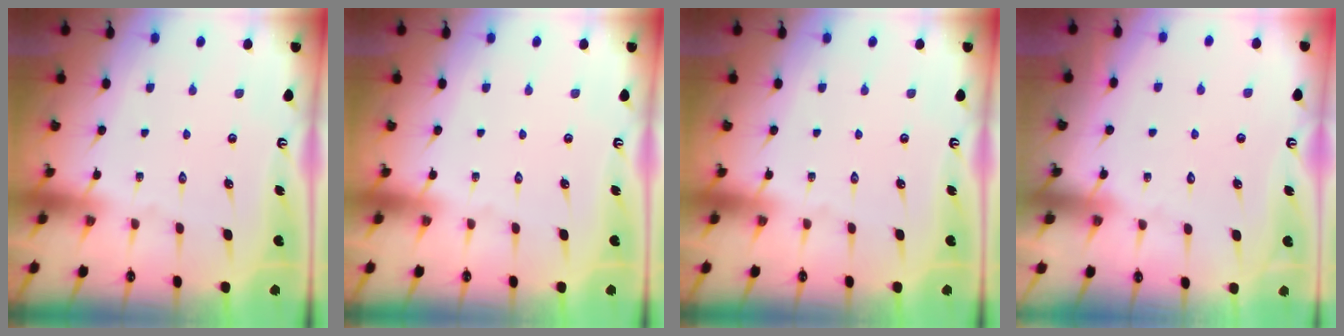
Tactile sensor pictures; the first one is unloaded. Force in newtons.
{"total": 0.0}
{"total": 0.0}
{"total": 2.9, "press": 2.9, "slide": 0.4}